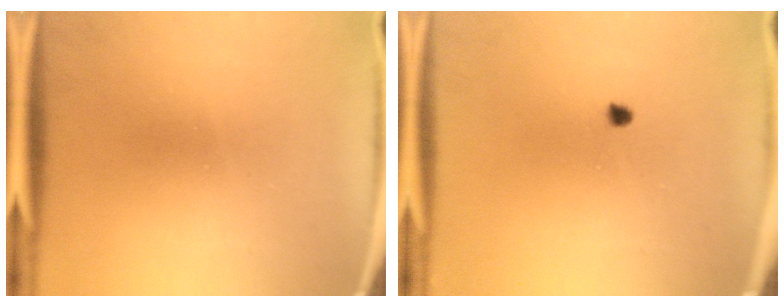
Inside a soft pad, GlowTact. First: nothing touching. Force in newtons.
{"total": 1.0}